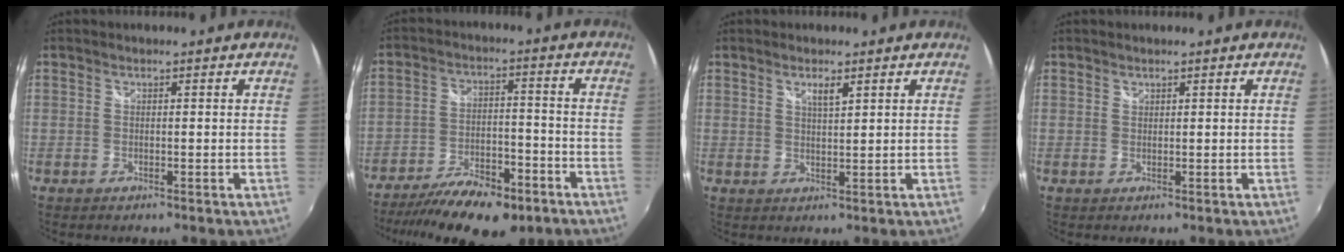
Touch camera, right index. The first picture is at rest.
{"total": 17.5, "force": [-12.5, 6.7, 10.3], "torque": [-0.205, -0.027, -0.190]}
{"total": 2.5, "force": [1.5, 0.6, 1.9], "torque": [-0.030, 0.000, 0.025]}
{"total": 0.5, "force": [0.5, 0.3, 0.0], "torque": [0.002, 0.000, 0.009]}